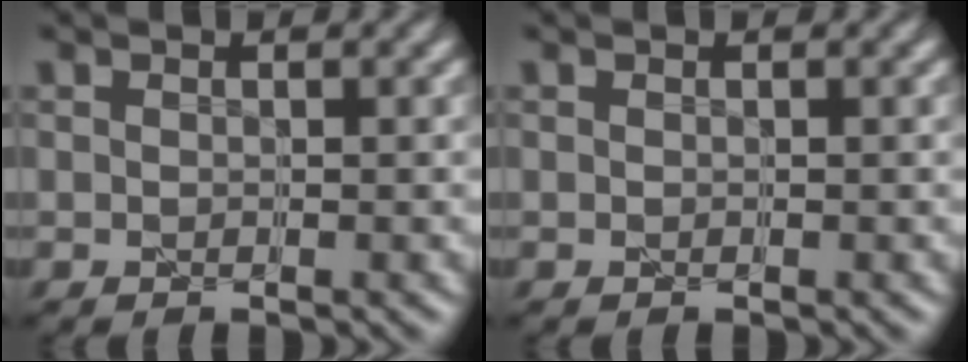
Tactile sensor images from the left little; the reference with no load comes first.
{"total": 0.0}